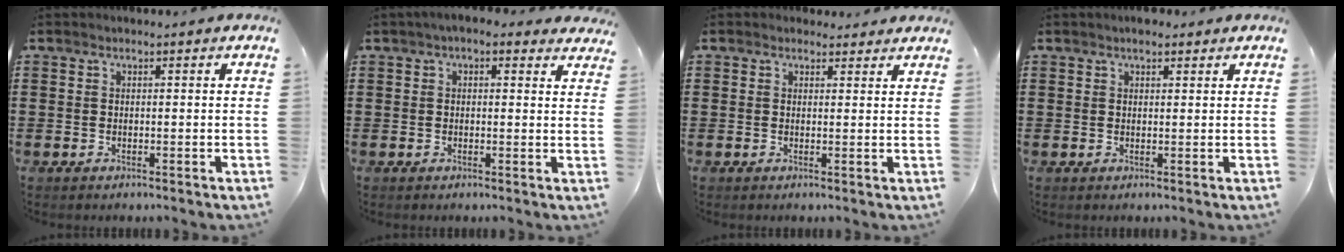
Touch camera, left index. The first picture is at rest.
{"total": 2.3, "force": [1.4, 1.1, 1.4], "torque": [-0.032, 0.007, 0.023]}
{"total": 1.6, "force": [1.4, 0.8, 0.2], "torque": [0.001, 0.003, 0.025]}
{"total": 1.6, "force": [1.3, 0.5, 0.7], "torque": [-0.016, 0.003, 0.023]}